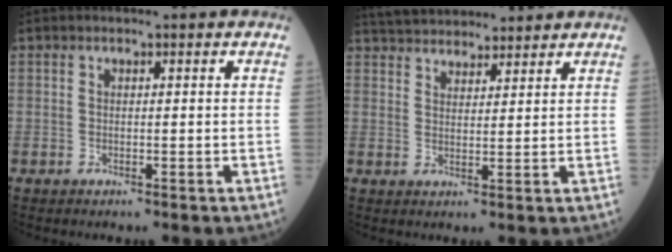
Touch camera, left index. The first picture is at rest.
{"total": 12.0, "force": [11.1, 3.0, 3.4], "torque": [-0.049, 0.037, 0.177]}